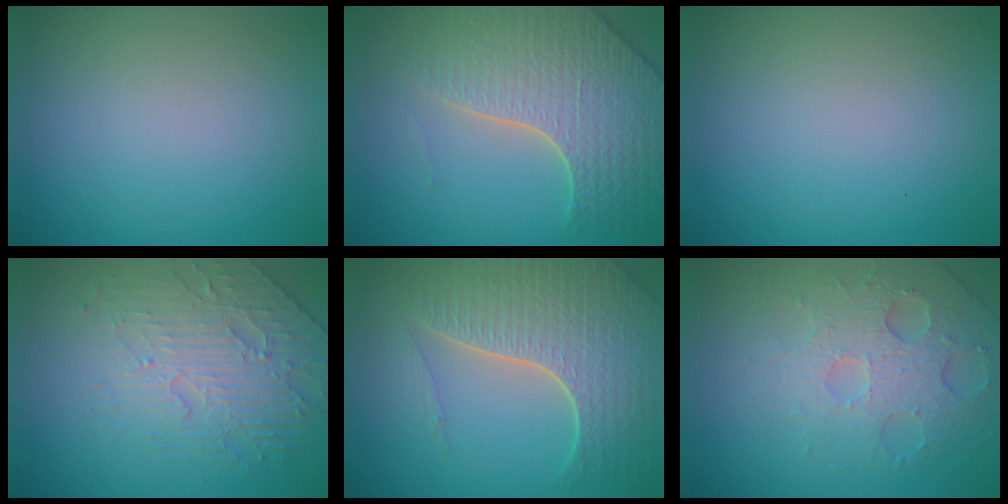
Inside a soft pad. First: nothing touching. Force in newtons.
{"total": 5.8, "press": 4.9, "slide": 3.0}
{"total": 0.0}
{"total": 4.2, "press": 3.8, "slide": 1.7}
{"total": 7.3, "press": 5.3, "slide": 4.9}
{"total": 4.5, "press": 3.8, "slide": 2.3}